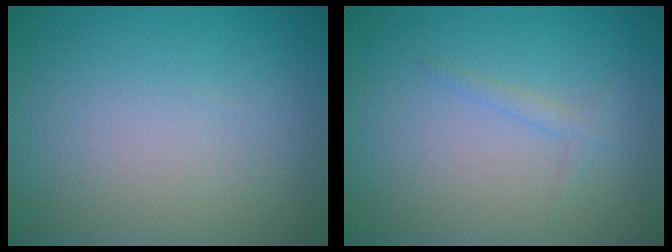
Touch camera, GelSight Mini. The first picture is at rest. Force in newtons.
{"total": 1.0, "press": 1.0, "slide": 0.1}